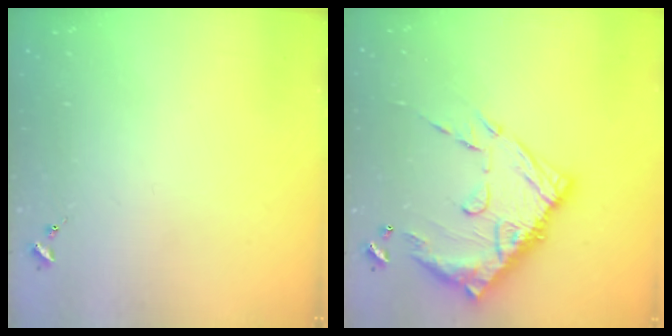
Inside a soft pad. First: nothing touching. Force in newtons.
{"total": 17.5, "press": 17.4, "slide": 2.0}